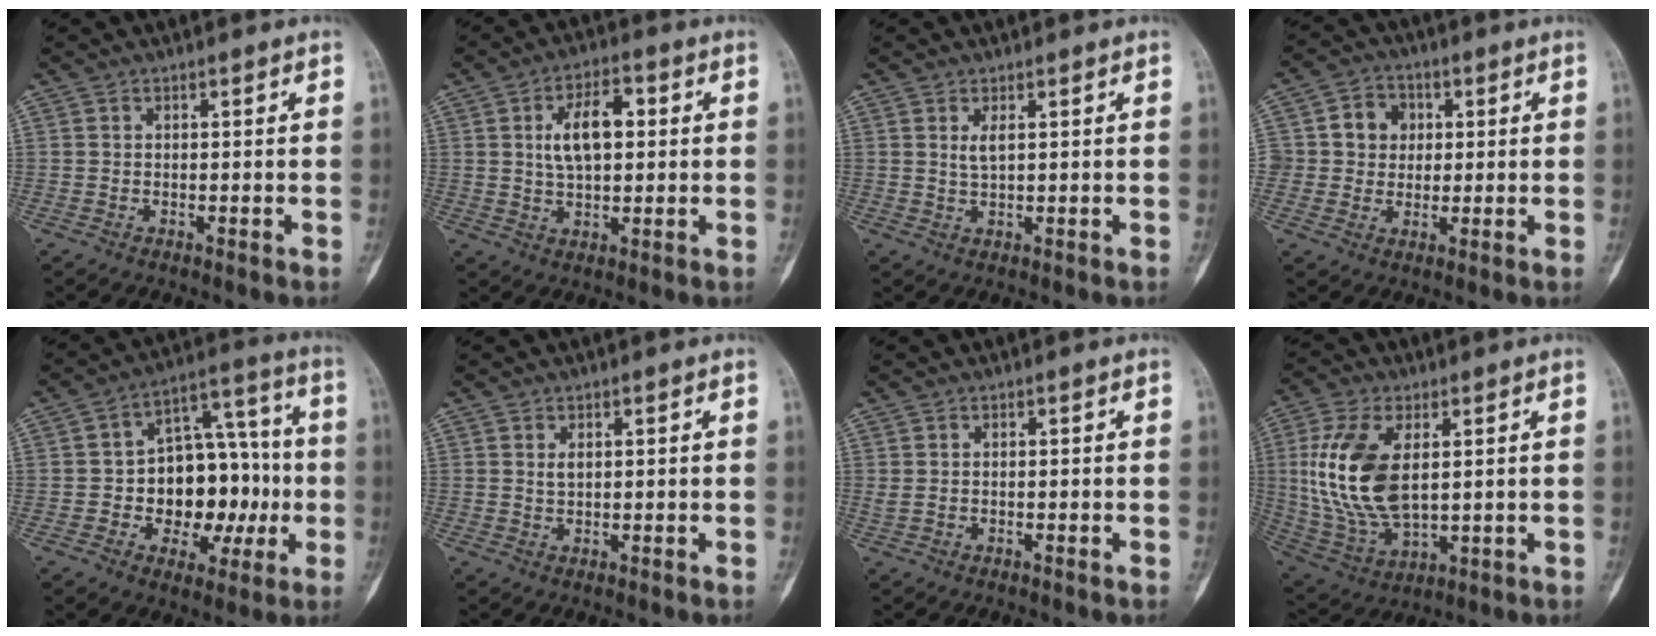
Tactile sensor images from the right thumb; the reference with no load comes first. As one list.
[{"total": 9.3, "force": [1.7, 4.9, 7.7], "torque": [-0.122, 0.008, 0.028]}, {"total": 2.0, "force": [0.7, 0.5, 1.7], "torque": [-0.038, -0.007, 0.020]}, {"total": 8.0, "force": [1.3, 7.2, 3.0], "torque": [-0.005, 0.004, 0.019]}, {"total": 17.6, "force": [-2.1, 11.8, 12.9], "torque": [-0.134, 0.046, -0.021]}, {"total": 1.4, "force": [0.5, 0.7, 1.1], "torque": [-0.018, -0.002, 0.013]}, {"total": 1.0, "force": [-0.2, 0.5, 0.8], "torque": [-0.025, 0.006, 0.003]}, {"total": 16.8, "force": [2.9, 9.2, 13.8], "torque": [-0.282, -0.014, 0.068]}]